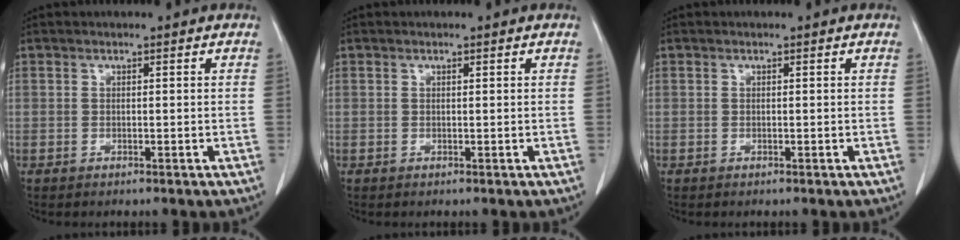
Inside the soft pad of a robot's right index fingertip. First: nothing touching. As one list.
[{"total": 0.0}, {"total": 0.0}]